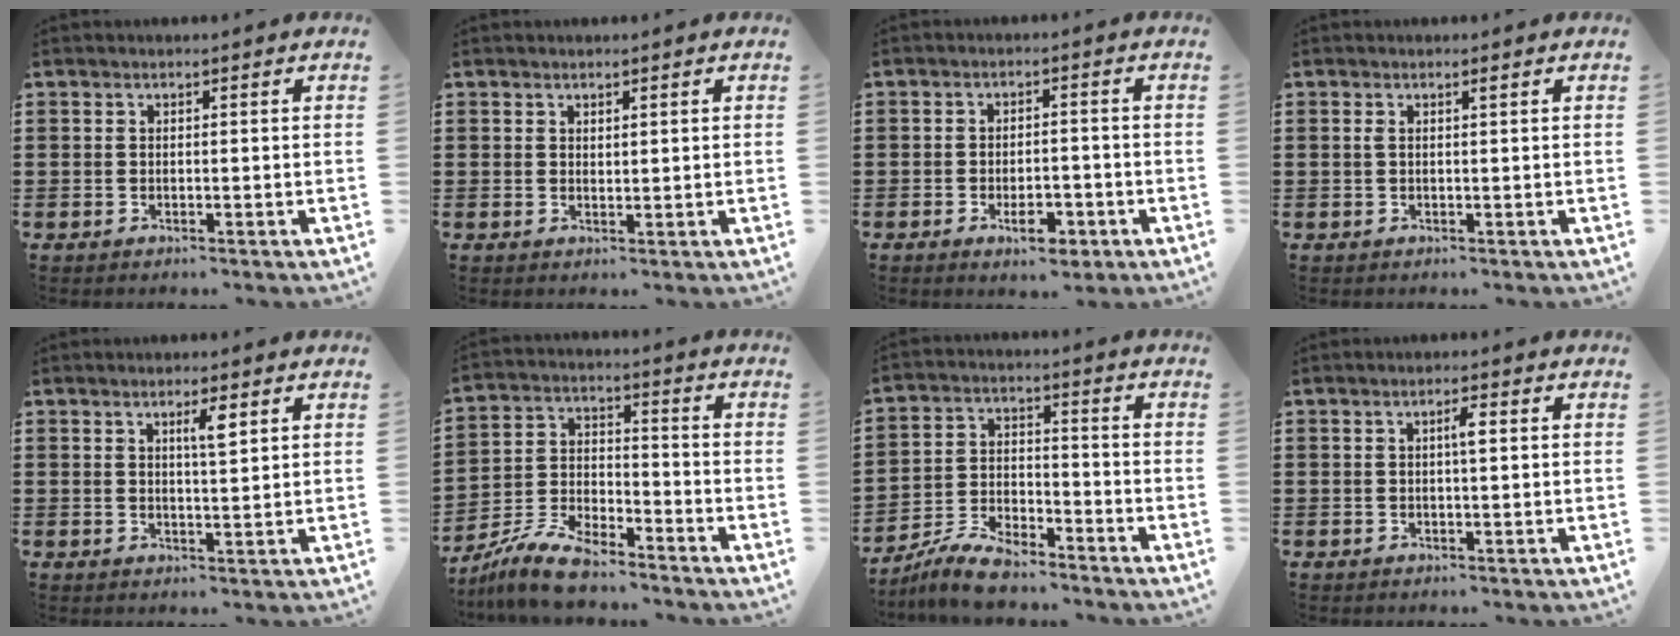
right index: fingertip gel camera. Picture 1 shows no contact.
{"total": 0.8, "force": [0.7, 0.3, 0.2], "torque": [-0.005, 0.001, 0.012]}
{"total": 4.9, "force": [-2.6, 2.0, 3.6], "torque": [-0.063, 0.004, -0.048]}
{"total": 0.9, "force": [0.3, 0.2, 0.8], "torque": [-0.017, 0.002, 0.006]}
{"total": 3.1, "force": [1.4, 0.5, 2.7], "torque": [-0.048, 0.001, 0.019]}
{"total": 8.3, "force": [-7.3, 1.9, 3.5], "torque": [-0.083, 0.008, -0.143]}
{"total": 6.9, "force": [-6.3, 1.5, 2.2], "torque": [-0.052, 0.008, -0.124]}
{"total": 1.9, "force": [0.3, 0.3, 1.8], "torque": [-0.036, 0.003, 0.003]}